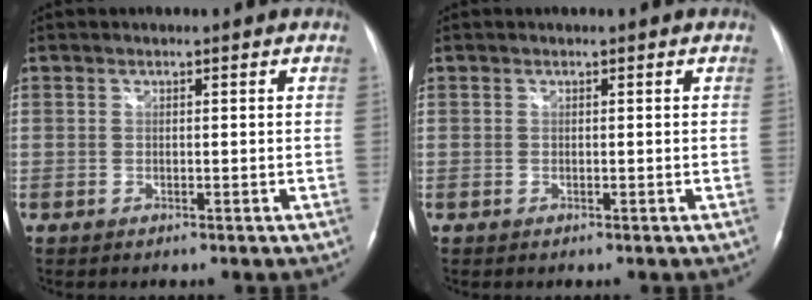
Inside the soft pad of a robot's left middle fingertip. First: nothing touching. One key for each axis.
{"total": 0.0}